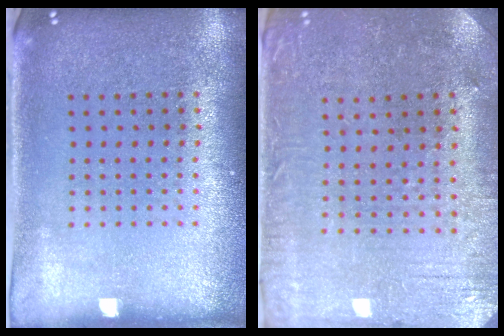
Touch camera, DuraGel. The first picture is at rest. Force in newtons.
{"total": 0.7, "press": 0.6, "slide": 0.4}